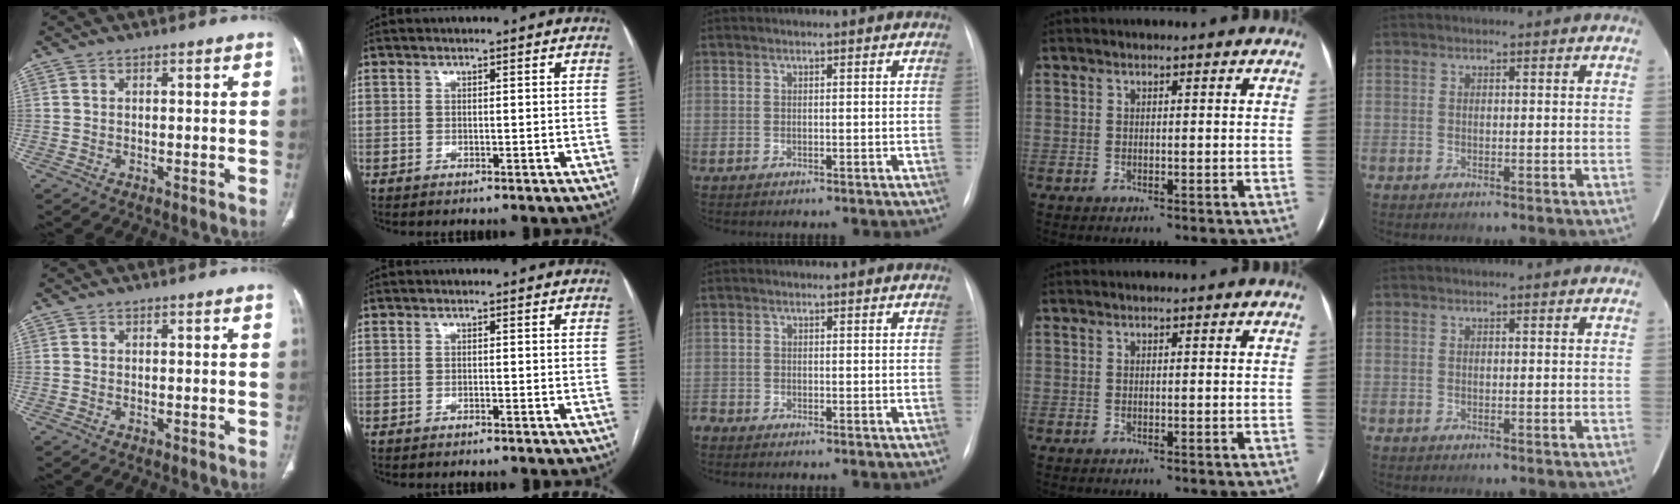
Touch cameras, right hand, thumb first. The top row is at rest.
{"middle": {"total": 1.3, "force": [-1.3, 0.0, 0.2], "torque": [-0.002, -0.003, -0.021]}}